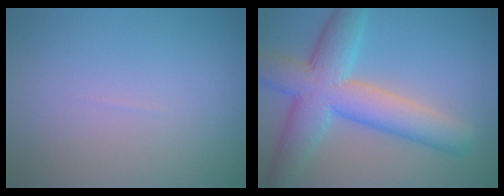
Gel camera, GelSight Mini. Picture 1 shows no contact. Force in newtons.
{"total": 8.5, "press": 8.5, "slide": 0.6}